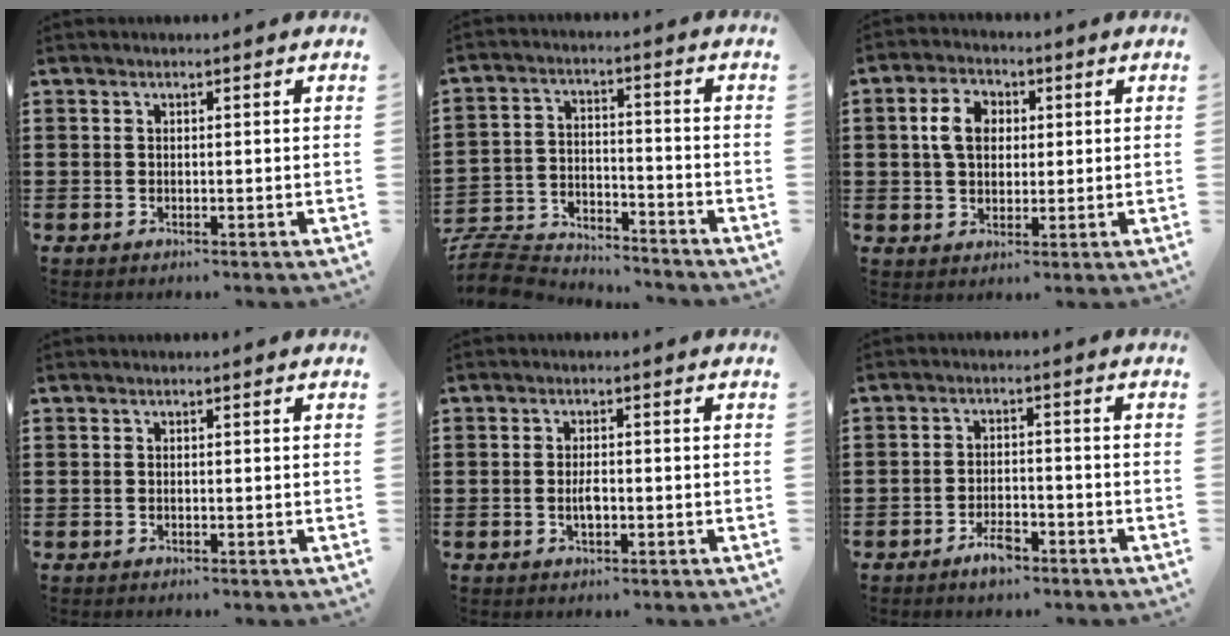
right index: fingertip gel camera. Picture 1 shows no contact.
{"total": 7.9, "force": [-7.7, 1.4, 1.2], "torque": [-0.041, 0.012, -0.158]}
{"total": 6.0, "force": [1.0, 4.4, 4.0], "torque": [-0.091, 0.012, 0.012]}
{"total": 0.0}
{"total": 2.4, "force": [-0.5, 0.9, 2.1], "torque": [-0.039, 0.004, -0.009]}
{"total": 3.8, "force": [-2.7, 1.3, 2.3], "torque": [-0.044, 0.008, -0.053]}